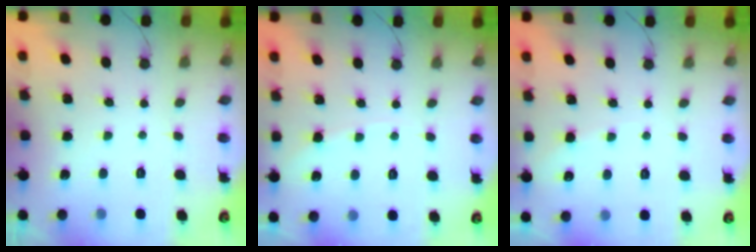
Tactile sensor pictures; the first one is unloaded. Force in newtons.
{"total": 2.1, "press": 2.1, "slide": 0.3}
{"total": 2.7, "press": 2.7, "slide": 0.4}